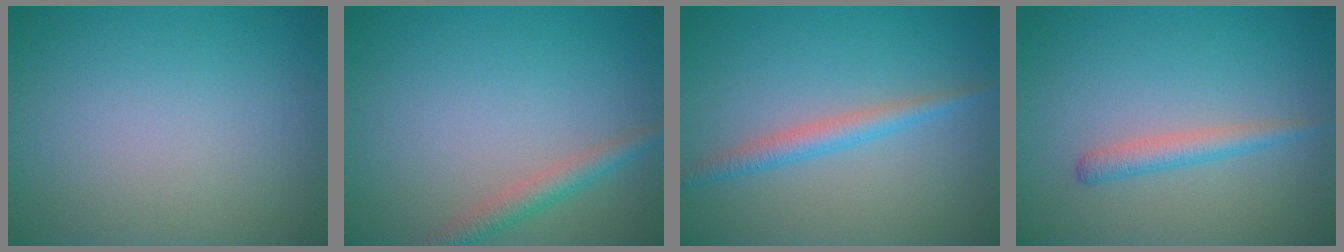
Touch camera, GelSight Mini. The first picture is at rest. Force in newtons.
{"total": 2.4, "press": 2.4, "slide": 0.0}
{"total": 2.3, "press": 2.3, "slide": 0.1}
{"total": 1.9, "press": 1.9, "slide": 0.1}